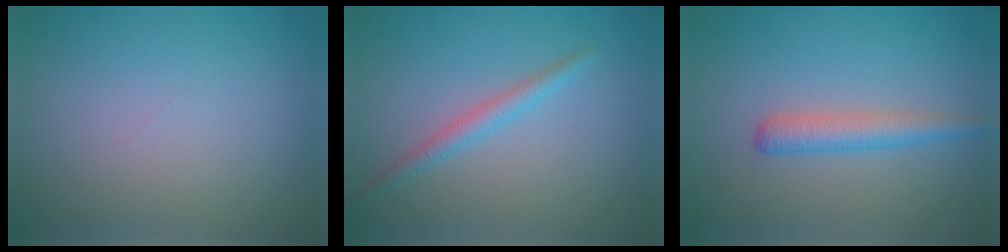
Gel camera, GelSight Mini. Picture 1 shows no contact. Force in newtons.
{"total": 1.8, "press": 1.8, "slide": 0.1}
{"total": 2.5, "press": 2.5, "slide": 0.1}